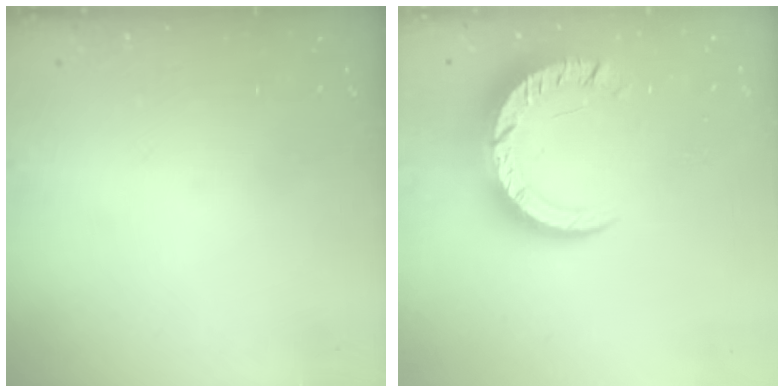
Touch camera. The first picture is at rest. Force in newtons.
{"total": 14.2, "press": 14.1, "slide": 1.3}